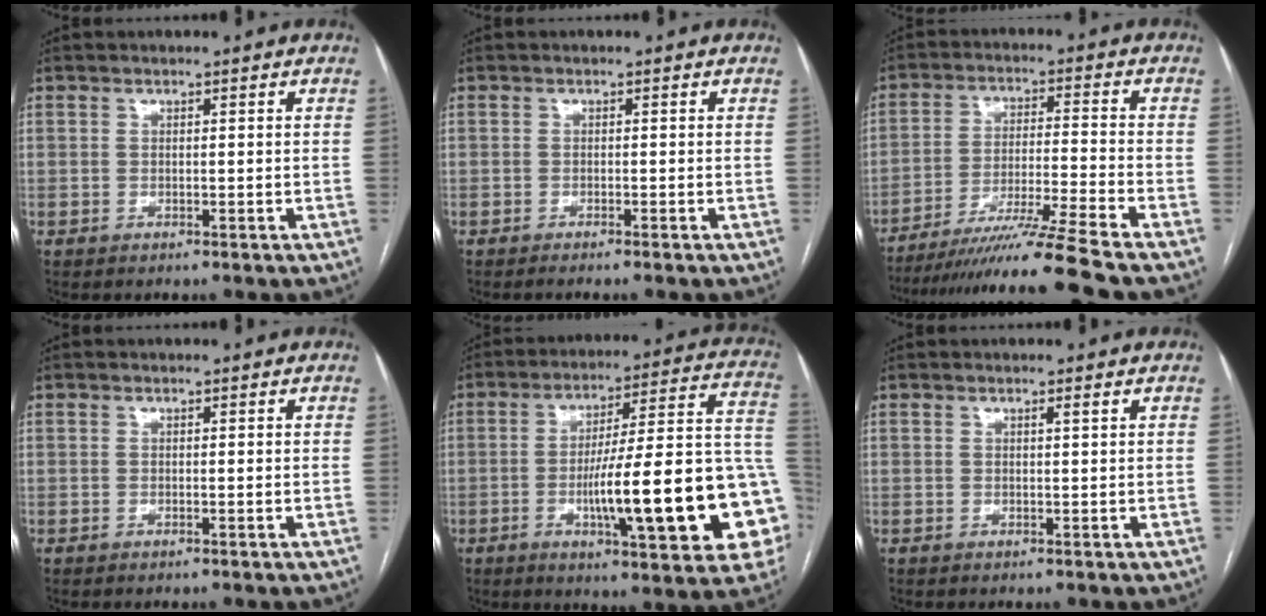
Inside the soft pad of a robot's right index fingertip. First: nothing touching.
{"total": 1.9, "force": [-1.6, -0.4, 1.0], "torque": [-0.010, 0.004, -0.020]}
{"total": 15.0, "force": [-12.7, -3.4, 7.2], "torque": [-0.116, -0.029, -0.211]}
{"total": 0.0}
{"total": 24.2, "force": [-5.8, 2.7, 23.4], "torque": [-0.257, 0.014, -0.079]}
{"total": 0.5, "force": [0.3, -0.1, 0.4], "torque": [-0.010, -0.001, 0.007]}